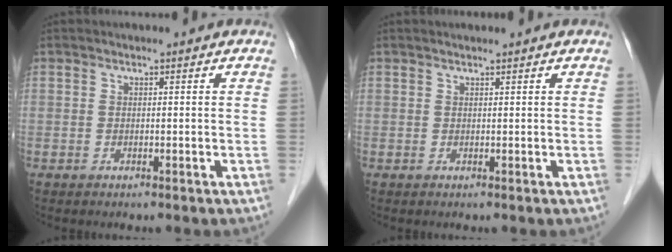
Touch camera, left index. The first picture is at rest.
{"total": 0.7, "force": [0.6, -0.1, 0.3], "torque": [-0.006, 0.004, 0.013]}